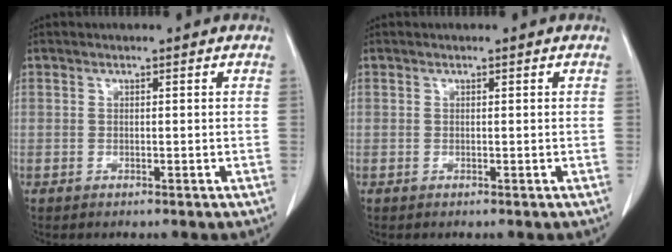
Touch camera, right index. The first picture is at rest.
{"total": 0.0}